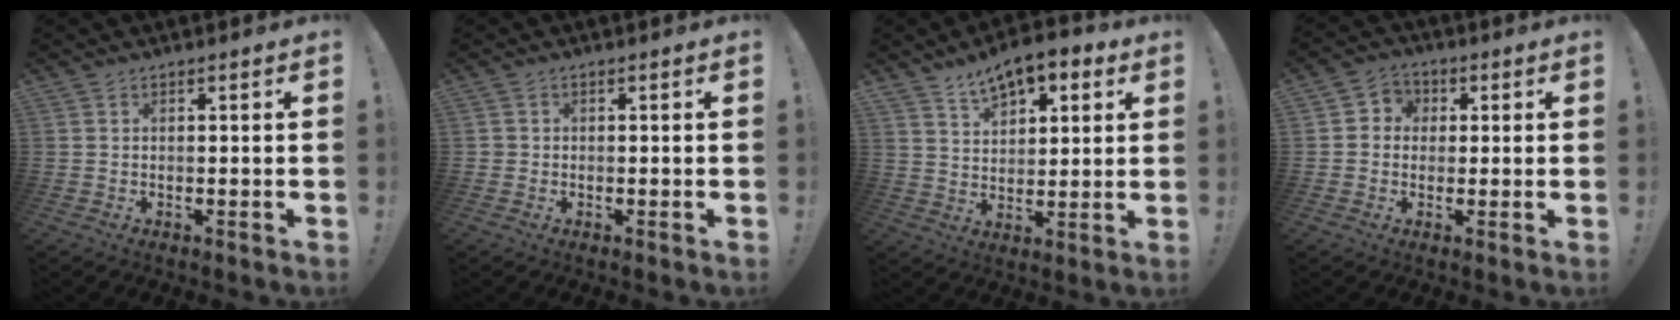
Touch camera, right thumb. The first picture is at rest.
{"total": 1.0, "force": [0.0, 1.0, 0.2], "torque": [-0.009, 0.004, 0.001]}
{"total": 9.9, "force": [7.1, 5.1, 4.5], "torque": [-0.073, -0.042, 0.134]}
{"total": 5.0, "force": [-0.3, 4.8, 1.4], "torque": [-0.015, 0.012, -0.003]}